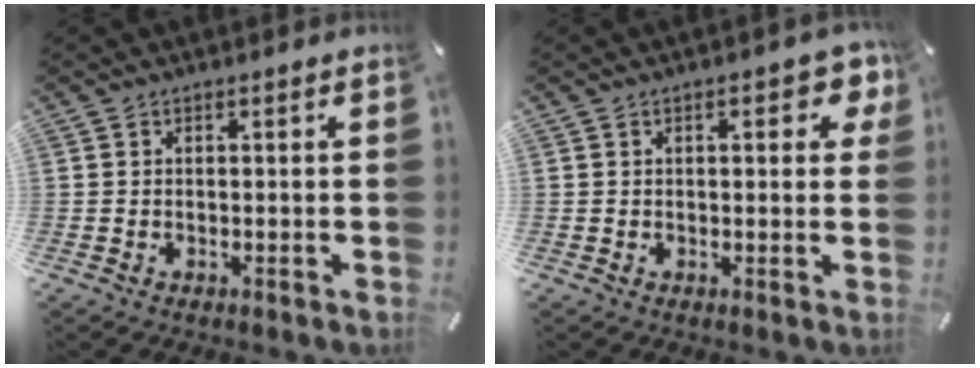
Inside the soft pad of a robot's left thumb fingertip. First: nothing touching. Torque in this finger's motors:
{"motor_torque": [0.07, 0.14, -0.06, 0.00, -0.12]}